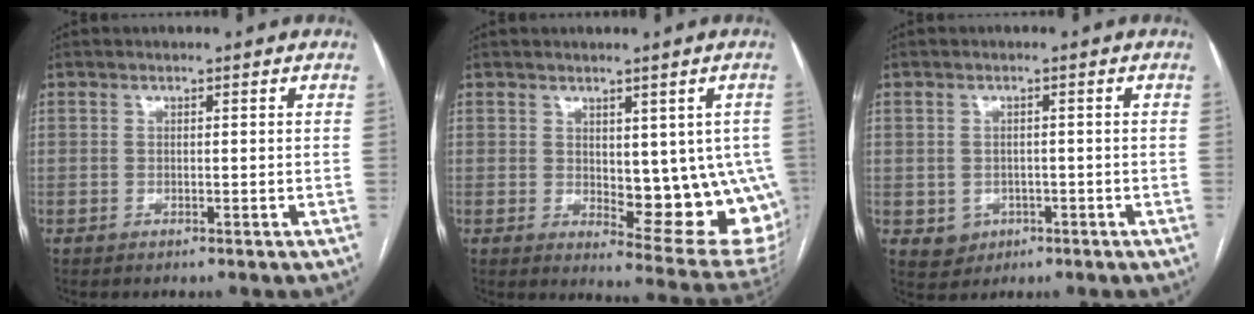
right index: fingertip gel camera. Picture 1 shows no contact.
{"total": 13.9, "force": [-0.7, 5.6, 12.7], "torque": [-0.115, -0.007, 0.007]}
{"total": 3.8, "force": [-1.1, 3.5, 0.8], "torque": [-0.005, 0.006, -0.007]}